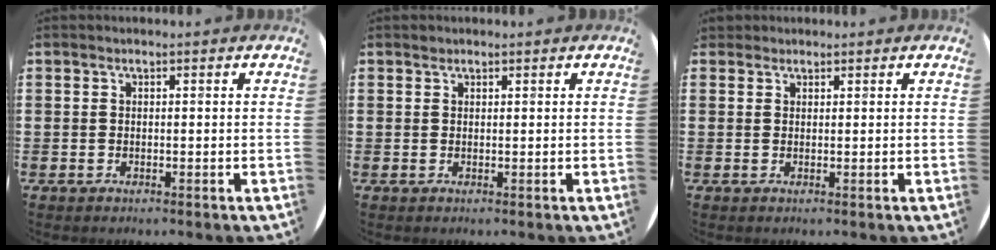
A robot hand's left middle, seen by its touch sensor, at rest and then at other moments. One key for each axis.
{"total": 0.0}
{"total": 0.9, "fx": 0.8, "fy": 0.4, "fz": 0.0, "tx": -0.001, "ty": 0.004, "tz": 0.017}